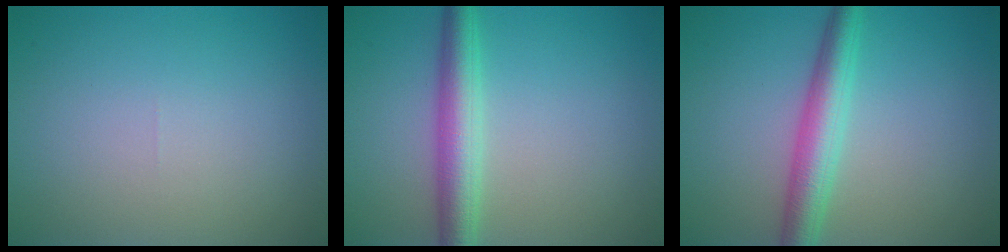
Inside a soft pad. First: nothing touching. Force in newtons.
{"total": 4.2, "press": 4.2, "slide": 0.0}
{"total": 4.2, "press": 4.2, "slide": 0.1}